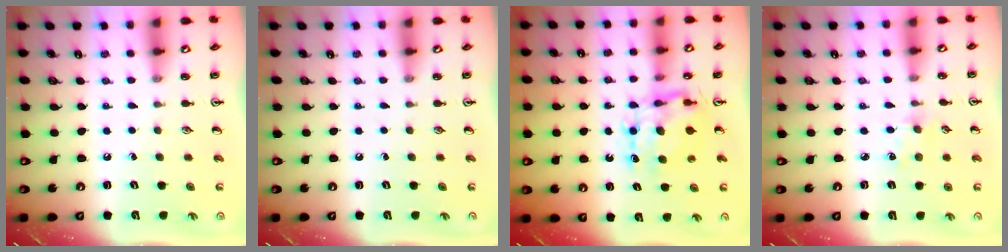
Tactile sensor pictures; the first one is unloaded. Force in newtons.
{"total": 0.0}
{"total": 7.7, "press": 7.7, "slide": 0.6}
{"total": 2.5, "press": 2.4, "slide": 0.4}